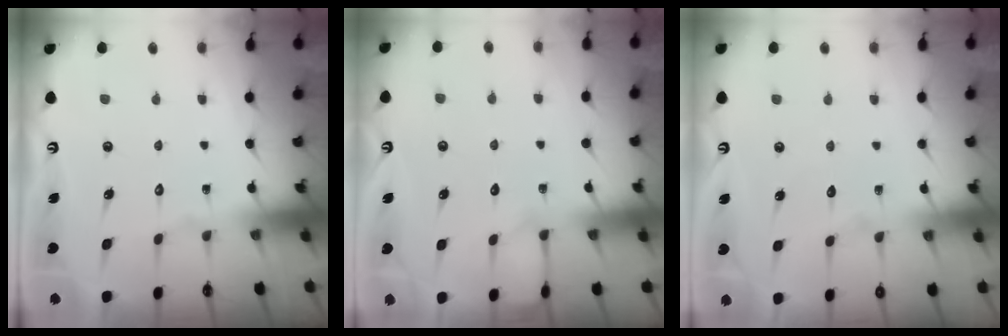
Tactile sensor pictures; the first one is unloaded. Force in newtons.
{"total": 4.3, "press": 4.2, "slide": 0.6}
{"total": 3.0, "press": 3.0, "slide": 0.3}